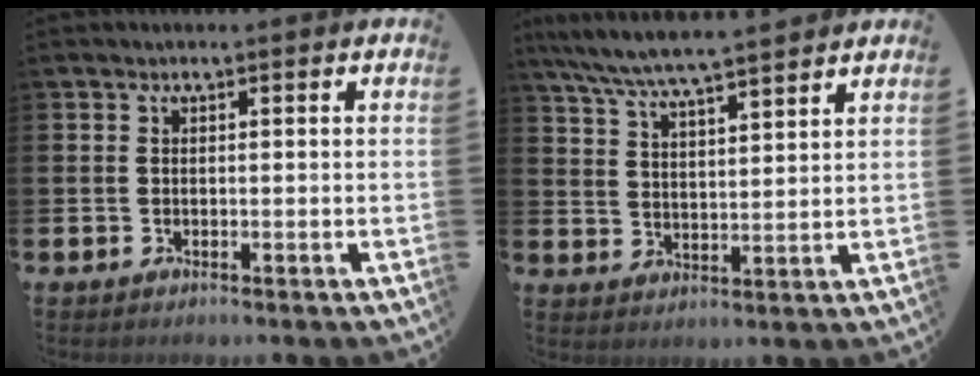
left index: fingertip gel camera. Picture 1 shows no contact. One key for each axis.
{"total": 7.0, "fx": 6.6, "fy": 0.2, "fz": 2.1, "tx": -0.067, "ty": -0.032, "tz": 0.119}